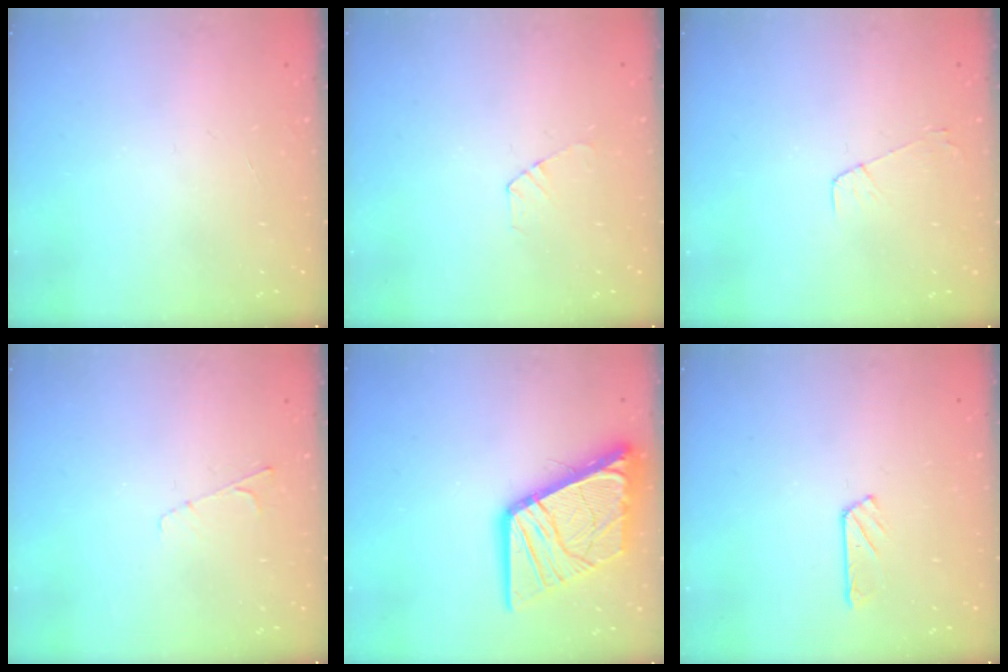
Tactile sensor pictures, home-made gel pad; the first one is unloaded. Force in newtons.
{"total": 4.9, "press": 4.8, "slide": 0.6}
{"total": 3.7, "press": 3.6, "slide": 0.4}
{"total": 4.0, "press": 4.0, "slide": 0.5}
{"total": 19.1, "press": 18.9, "slide": 2.5}
{"total": 3.1, "press": 3.1, "slide": 0.4}